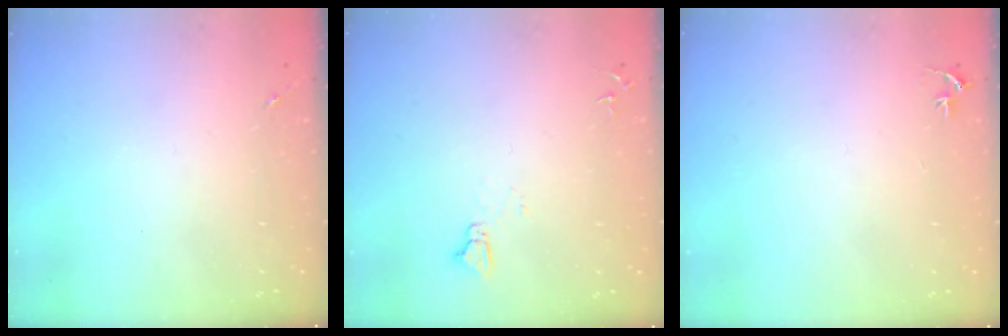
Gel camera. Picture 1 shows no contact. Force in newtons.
{"total": 3.6, "press": 3.5, "slide": 0.3}
{"total": 2.9, "press": 2.9, "slide": 0.2}